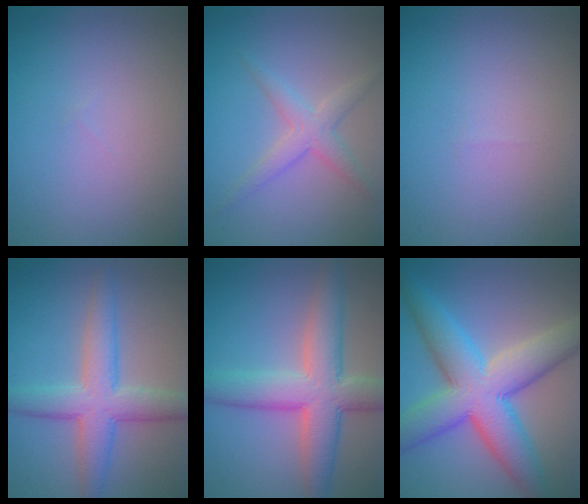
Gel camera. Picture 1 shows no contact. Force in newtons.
{"total": 2.7, "press": 2.7, "slide": 0.1}
{"total": 0.0}
{"total": 5.9, "press": 5.9, "slide": 0.1}
{"total": 7.3, "press": 7.3, "slide": 0.2}
{"total": 10.0, "press": 10.0, "slide": 0.3}